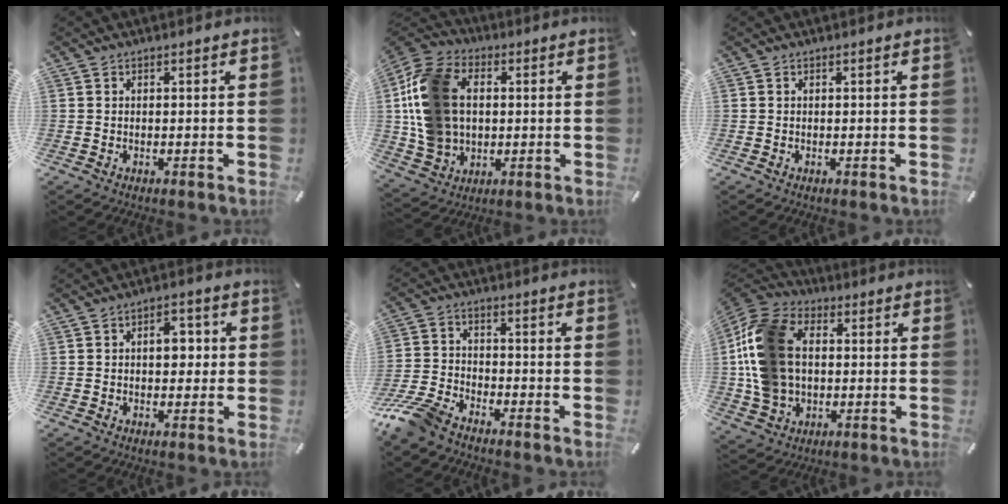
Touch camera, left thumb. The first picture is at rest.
{"total": 17.2, "force": [2.1, 13.2, 10.8], "torque": [-0.241, 0.012, 0.040]}
{"total": 0.0}
{"total": 5.6, "force": [0.3, 3.5, 4.3], "torque": [-0.045, -0.003, -0.007]}
{"total": 9.0, "force": [-7.6, 3.1, 3.7], "torque": [-0.095, 0.024, -0.152]}
{"total": 18.1, "force": [0.9, 13.5, 12.0], "torque": [-0.267, 0.017, 0.018]}